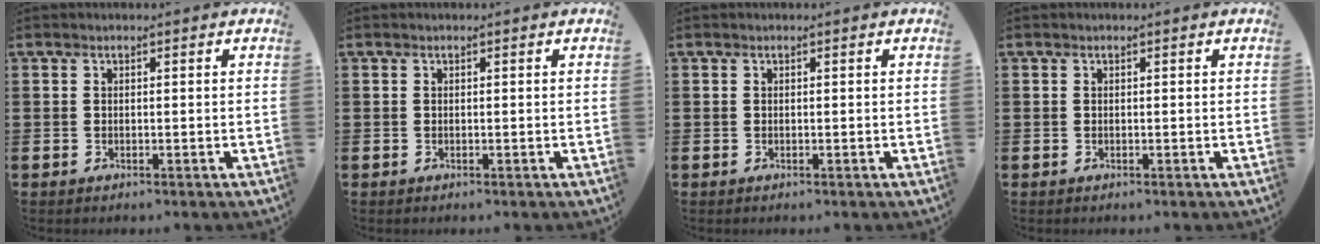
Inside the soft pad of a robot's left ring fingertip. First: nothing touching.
{"total": 0.0}
{"total": 0.0}
{"total": 0.0}